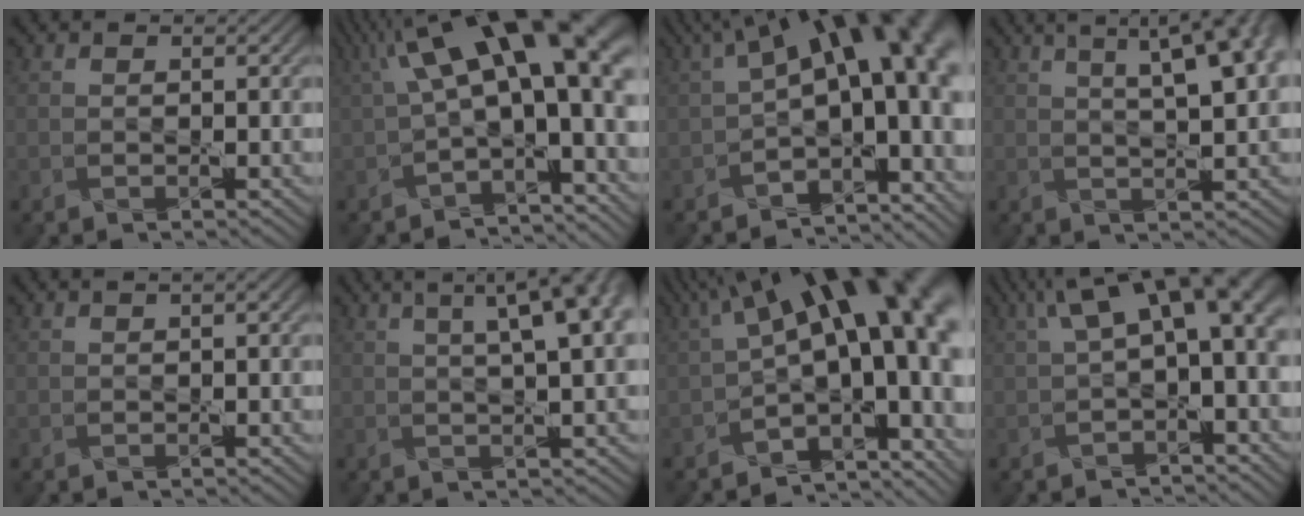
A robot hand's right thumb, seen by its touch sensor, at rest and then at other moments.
{"total": 16.5, "force": [3.3, 6.6, 14.8], "torque": [-0.225, 0.011, 0.063]}
{"total": 16.8, "force": [1.3, 8.3, 14.6], "torque": [-0.195, -0.005, 0.052]}
{"total": 13.2, "force": [5.9, 4.6, 10.9], "torque": [-0.139, 0.041, 0.068]}
{"total": 1.7, "force": [0.6, 0.4, 1.6], "torque": [-0.025, 0.007, 0.004]}
{"total": 10.8, "force": [4.0, 3.4, 9.5], "torque": [-0.103, 0.046, 0.035]}
{"total": 18.5, "force": [1.5, 8.3, 16.4], "torque": [-0.199, 0.001, 0.056]}
{"total": 10.2, "force": [2.5, 4.1, 9.0], "torque": [-0.145, 0.016, 0.044]}